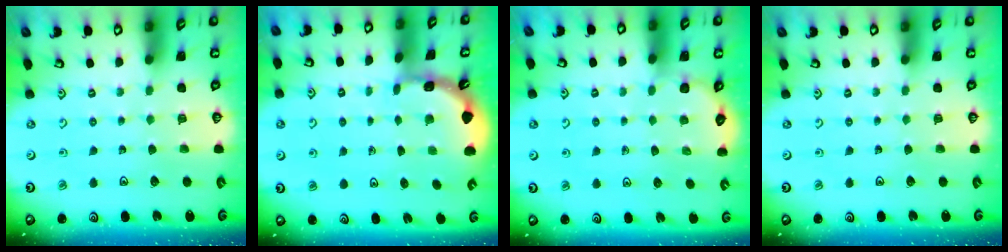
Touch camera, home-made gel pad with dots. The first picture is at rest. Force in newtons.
{"total": 1.9, "press": 1.9, "slide": 0.1}
{"total": 2.9, "press": 2.8, "slide": 0.7}
{"total": 0.0}